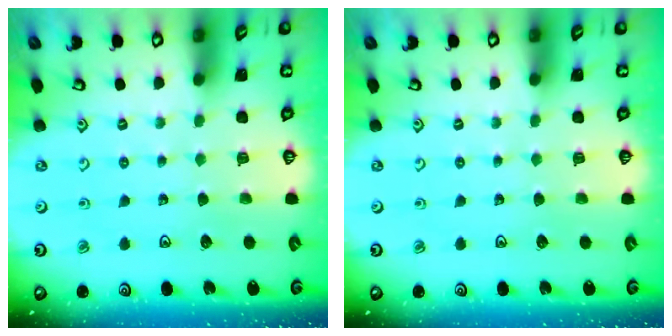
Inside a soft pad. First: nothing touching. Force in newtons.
{"total": 0.0}